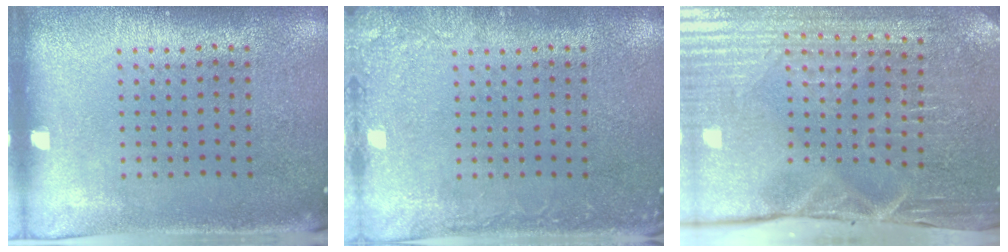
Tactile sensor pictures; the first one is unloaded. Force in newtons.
{"total": 2.0, "press": 2.0, "slide": 0.2}
{"total": 4.2, "press": 4.1, "slide": 0.8}